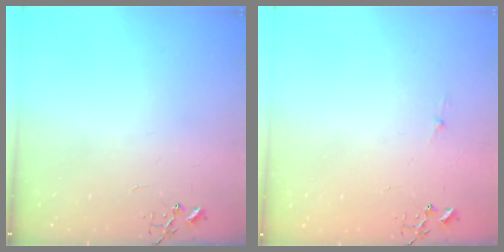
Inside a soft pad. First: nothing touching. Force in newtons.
{"total": 2.6, "press": 2.5, "slide": 0.4}